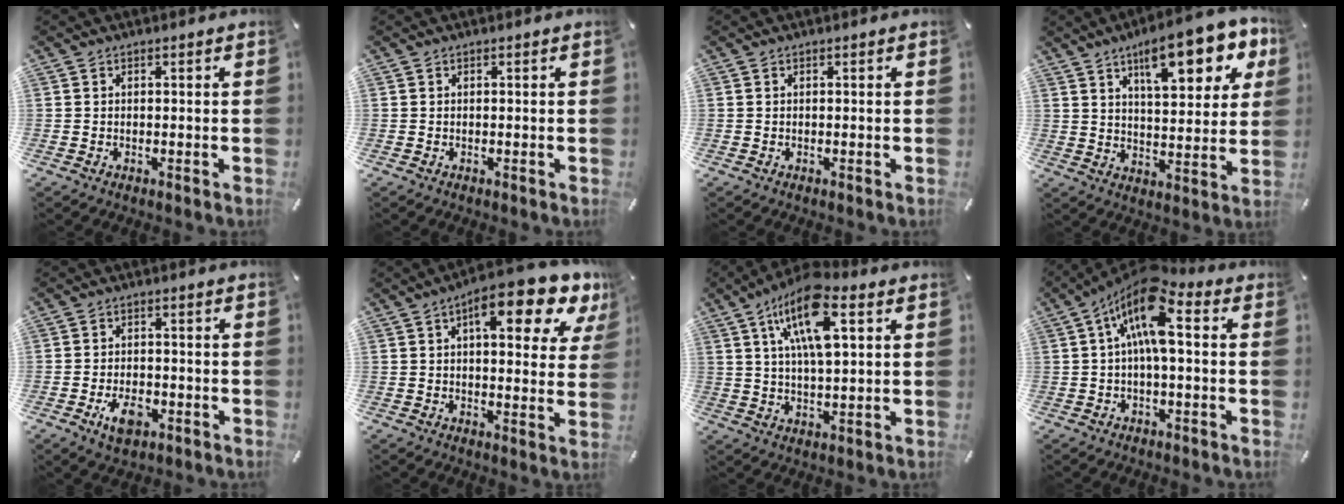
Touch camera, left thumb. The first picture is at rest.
{"total": 0.0}
{"total": 0.0}
{"total": 17.5, "force": [9.8, 7.0, 12.8], "torque": [-0.175, -0.044, 0.154]}
{"total": 5.8, "force": [-2.6, 3.5, 3.9], "torque": [-0.072, 0.006, -0.047]}
{"total": 14.3, "force": [8.1, 5.0, 10.6], "torque": [-0.145, -0.039, 0.127]}
{"total": 14.2, "force": [6.4, 5.3, 11.5], "torque": [-0.217, -0.009, 0.106]}
{"total": 13.4, "force": [3.4, 5.5, 11.7], "torque": [-0.212, -0.019, 0.056]}